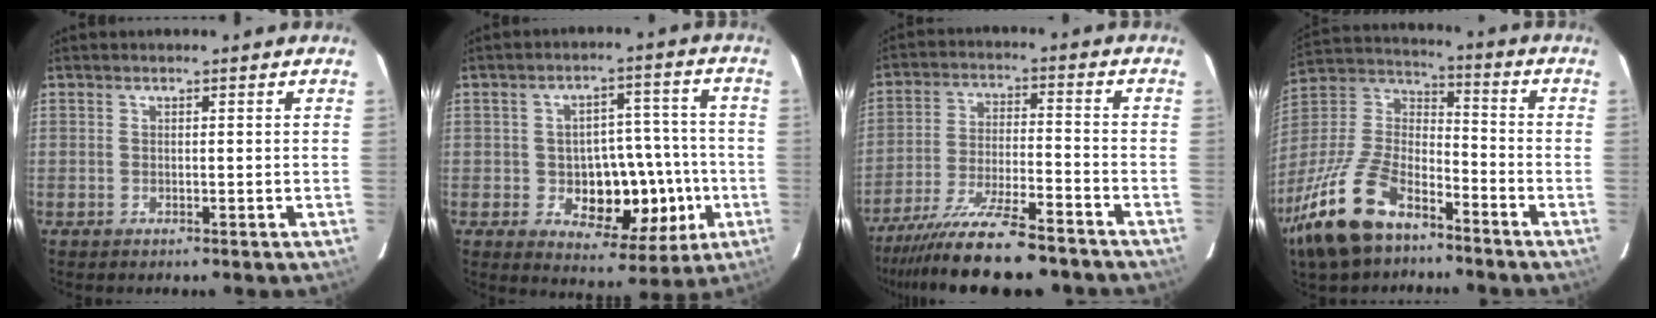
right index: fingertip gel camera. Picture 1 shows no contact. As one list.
[{"total": 12.6, "force": [-2.9, 7.1, 10.0], "torque": [-0.125, 0.029, -0.024]}, {"total": 14.7, "force": [-12.4, 1.3, 7.8], "torque": [-0.138, -0.025, -0.204]}, {"total": 16.8, "force": [-11.2, 7.1, 10.3], "torque": [-0.232, 0.001, -0.214]}]